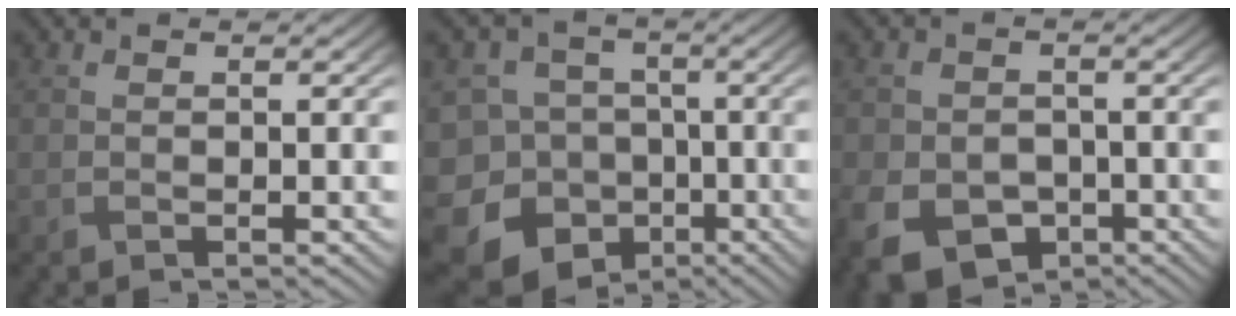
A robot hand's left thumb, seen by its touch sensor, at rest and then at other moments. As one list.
[{"total": 15.9, "force": [-8.5, 12.2, 5.5], "torque": [-0.150, -0.039, -0.142]}, {"total": 8.1, "force": [-3.6, 6.0, 4.0], "torque": [-0.089, -0.029, -0.059]}]